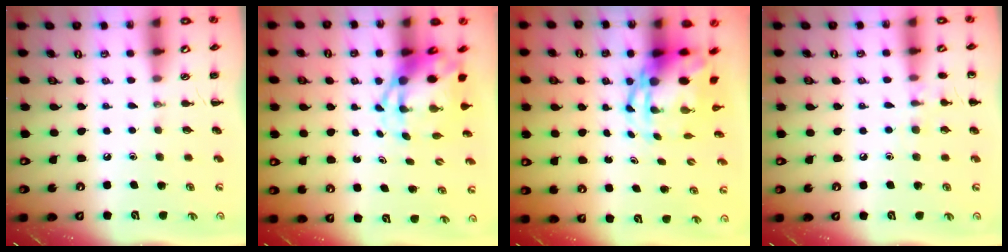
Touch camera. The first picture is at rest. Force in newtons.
{"total": 4.6, "press": 4.5, "slide": 1.2}
{"total": 6.7, "press": 6.4, "slide": 1.9}
{"total": 7.3, "press": 6.9, "slide": 2.3}